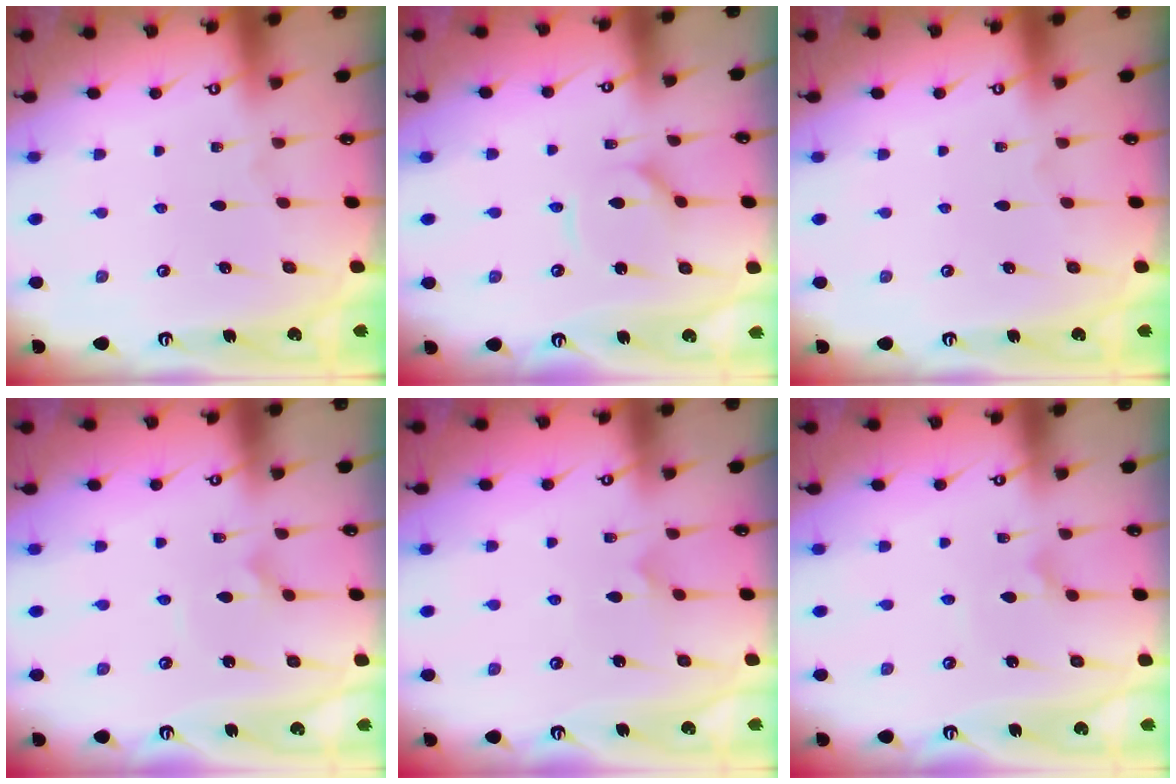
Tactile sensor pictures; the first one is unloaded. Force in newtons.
{"total": 3.2, "press": 3.2, "slide": 0.4}
{"total": 0.0}
{"total": 2.8, "press": 2.8, "slide": 0.2}
{"total": 8.1, "press": 8.1, "slide": 0.6}
{"total": 2.5, "press": 2.5, "slide": 0.3}